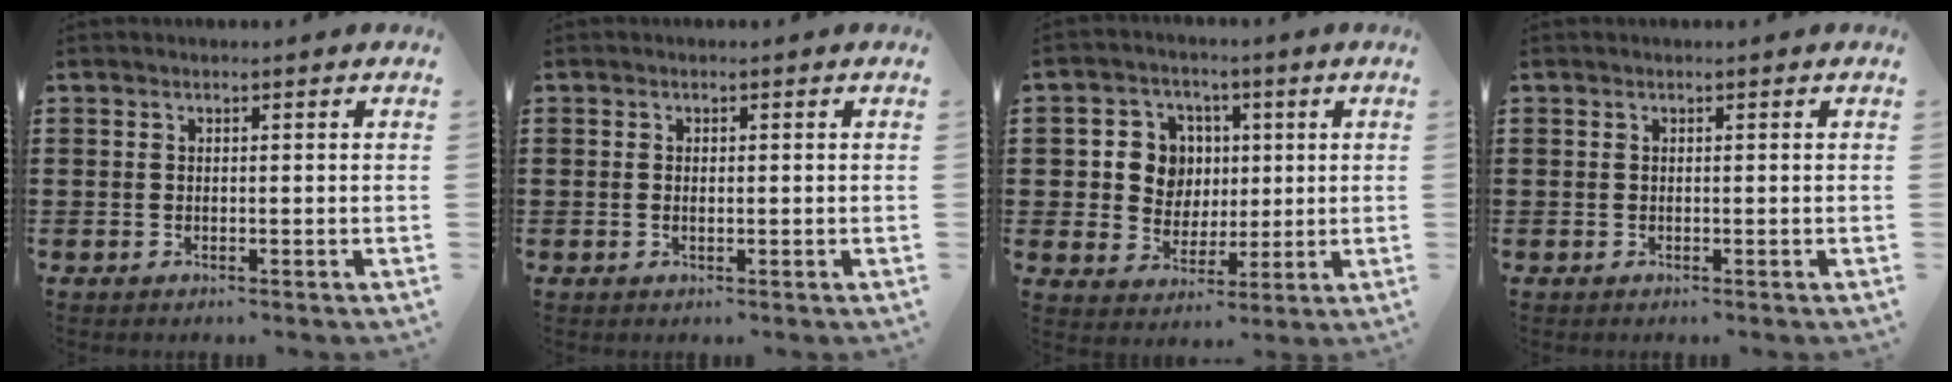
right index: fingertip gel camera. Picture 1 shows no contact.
{"total": 0.9, "force": [0.0, 0.4, 0.8], "torque": [-0.016, 0.001, -0.001]}
{"total": 7.3, "force": [1.1, 6.7, 2.5], "torque": [-0.073, 0.016, 0.020]}
{"total": 0.0}